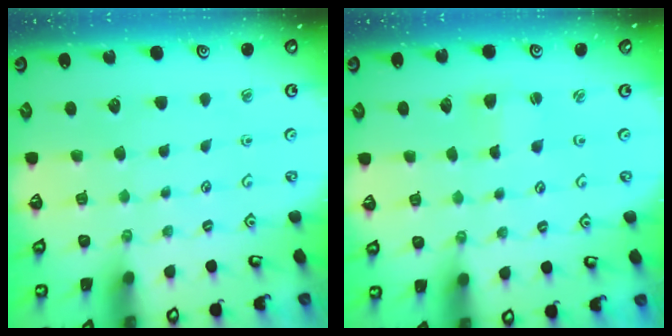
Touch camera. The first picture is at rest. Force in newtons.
{"total": 1.8, "press": 1.8, "slide": 0.3}